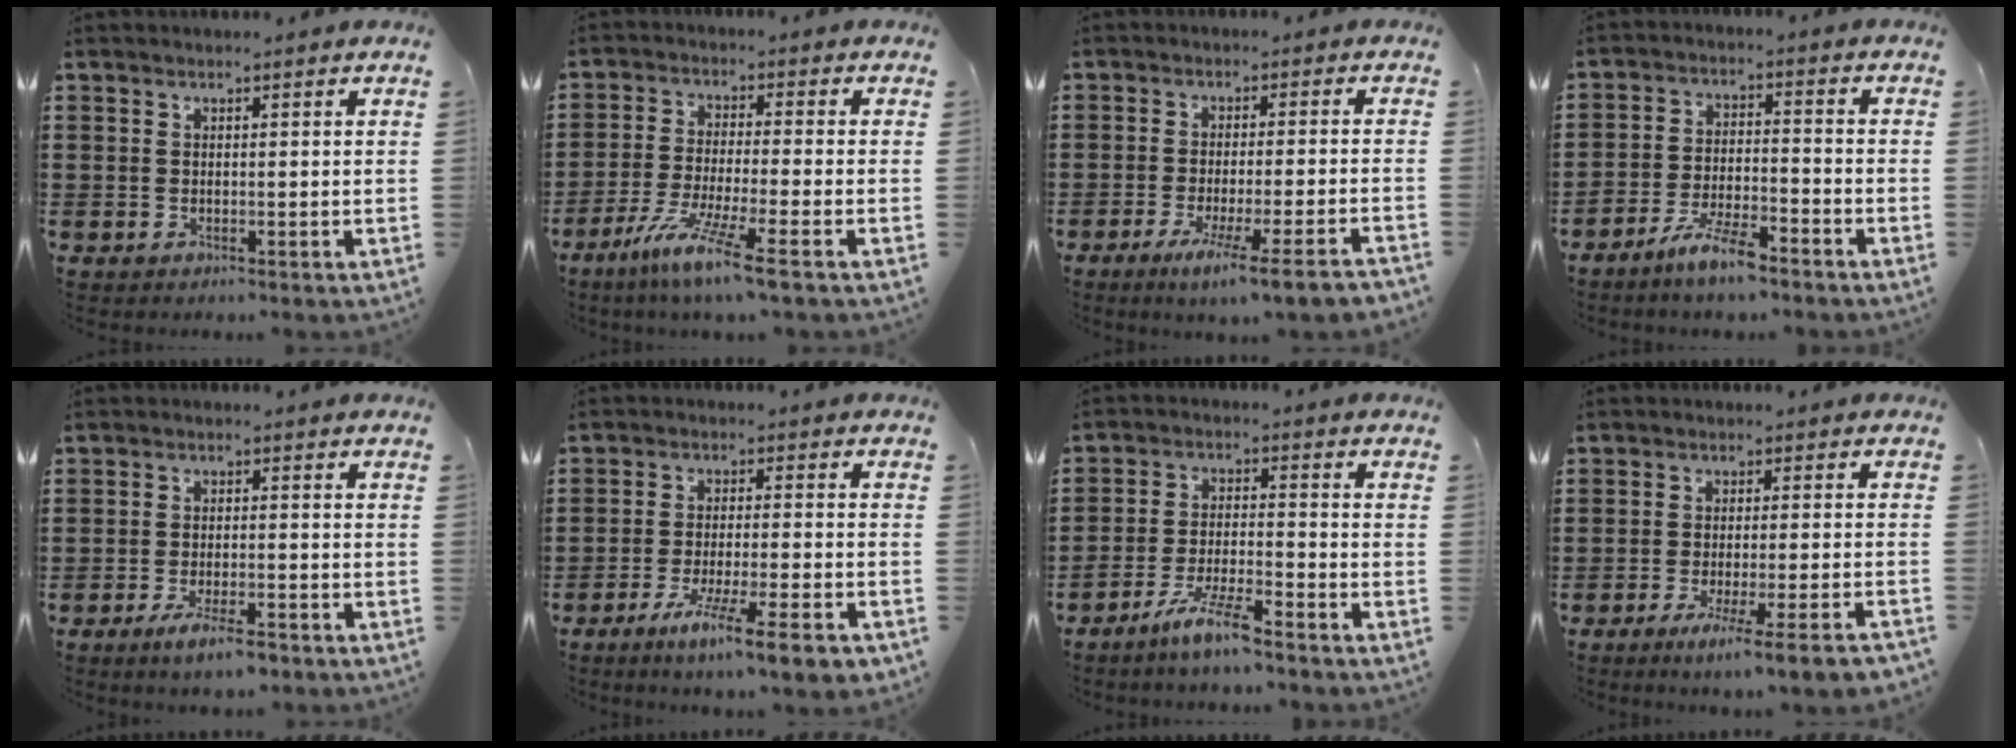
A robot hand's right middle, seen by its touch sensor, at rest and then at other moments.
{"total": 7.8, "force": [-5.7, -0.2, 5.3], "torque": [-0.111, -0.015, -0.110]}
{"total": 6.0, "force": [-4.3, -0.4, 4.1], "torque": [-0.070, -0.014, -0.077]}
{"total": 6.4, "force": [-5.3, 1.0, 3.4], "torque": [-0.073, 0.000, -0.101]}
{"total": 4.5, "force": [-3.0, 1.0, 3.2], "torque": [-0.063, 0.000, -0.056]}
{"total": 8.4, "force": [-6.0, 0.5, 5.8], "torque": [-0.102, -0.009, -0.108]}
{"total": 6.5, "force": [-5.3, 0.1, 3.7], "torque": [-0.086, -0.012, -0.103]}
{"total": 5.2, "force": [-3.9, -0.4, 3.4], "torque": [-0.050, -0.014, -0.067]}